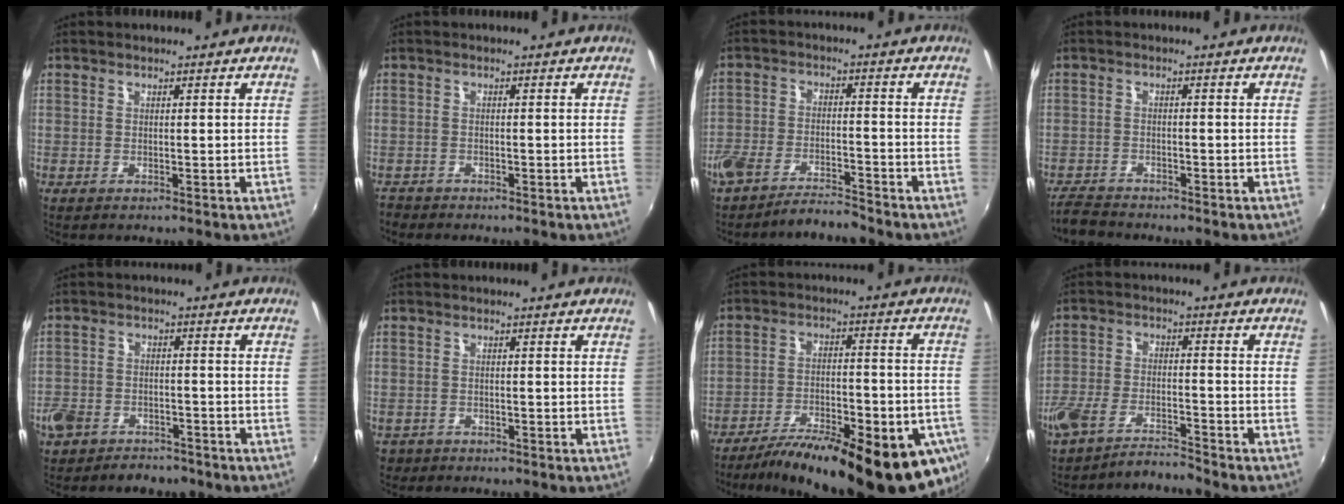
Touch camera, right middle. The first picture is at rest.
{"total": 2.2, "force": [-2.0, 0.9, 0.0], "torque": [-0.010, -0.007, -0.040]}
{"total": 6.9, "force": [-6.3, 1.3, 2.3], "torque": [-0.065, 0.001, -0.112]}
{"total": 4.1, "force": [-4.0, 0.7, 0.4], "torque": [-0.028, -0.014, -0.080]}
{"total": 10.3, "force": [-6.8, 6.8, 3.5], "torque": [-0.111, 0.010, -0.103]}
{"total": 2.9, "force": [-1.8, 2.2, 0.7], "torque": [-0.022, -0.008, -0.028]}
{"total": 27.2, "force": [-17.9, 8.2, 18.8], "torque": [-0.295, -0.048, -0.248]}
{"total": 6.5, "force": [-6.2, 0.6, 1.8], "torque": [-0.054, 0.006, -0.118]}